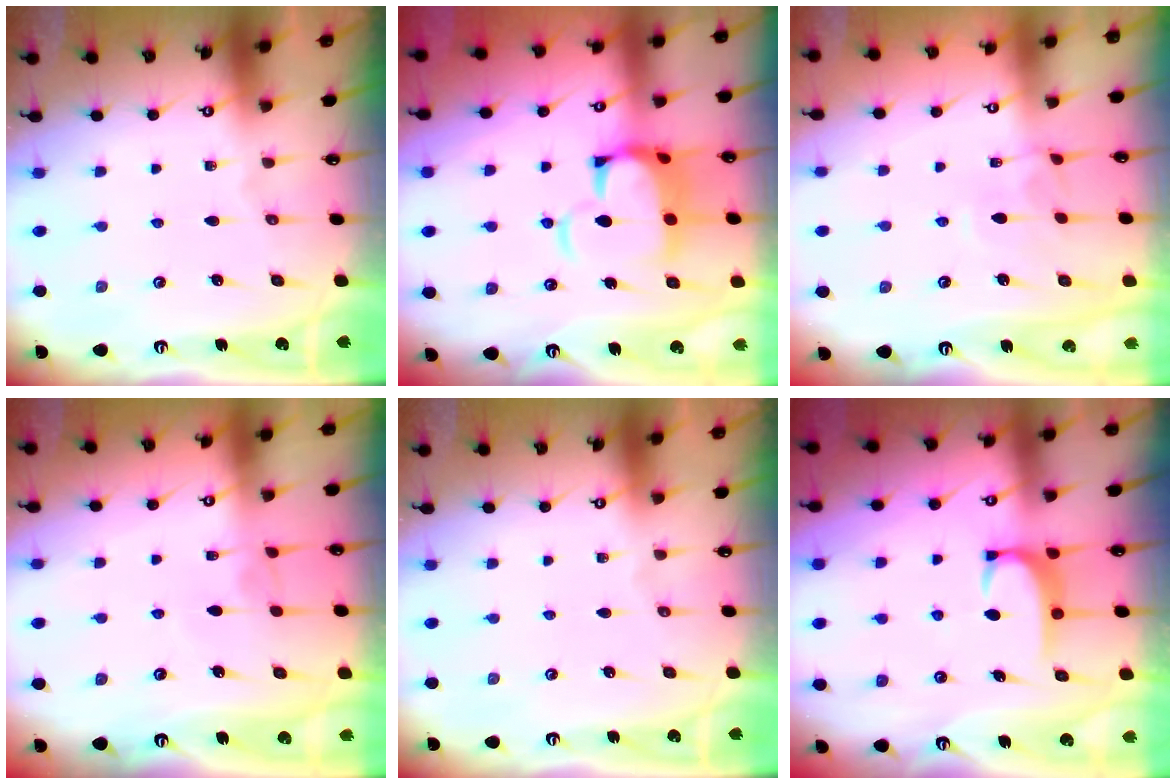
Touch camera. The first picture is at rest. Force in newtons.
{"total": 7.5, "press": 7.4, "slide": 1.3}
{"total": 3.0, "press": 3.0, "slide": 0.2}
{"total": 2.9, "press": 2.9, "slide": 0.3}
{"total": 0.0}
{"total": 2.8, "press": 2.8, "slide": 0.4}